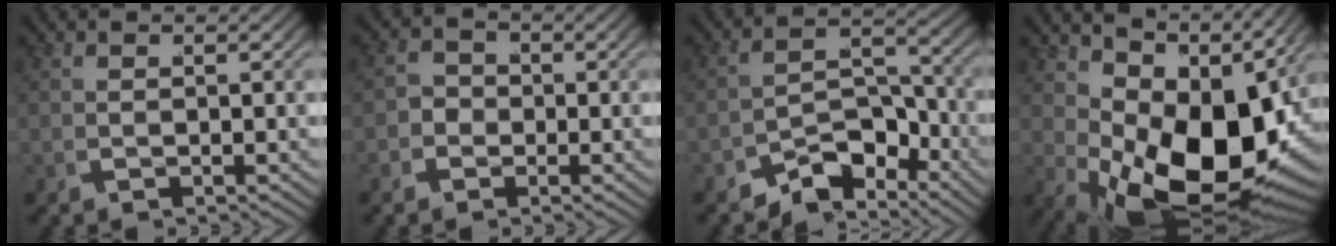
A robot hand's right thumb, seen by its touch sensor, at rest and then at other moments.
{"total": 2.7, "force": [-1.1, 2.4, 0.6], "torque": [-0.017, -0.005, -0.027]}
{"total": 6.3, "force": [-4.5, 3.0, 3.2], "torque": [-0.051, -0.019, -0.074]}
{"total": 17.0, "force": [-0.7, 9.9, 13.8], "torque": [-0.233, -0.047, 0.020]}